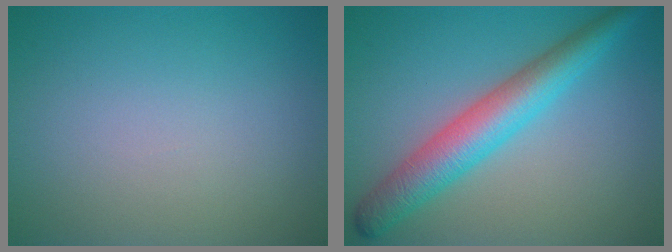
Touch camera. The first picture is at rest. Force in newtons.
{"total": 5.8, "press": 5.8, "slide": 0.1}